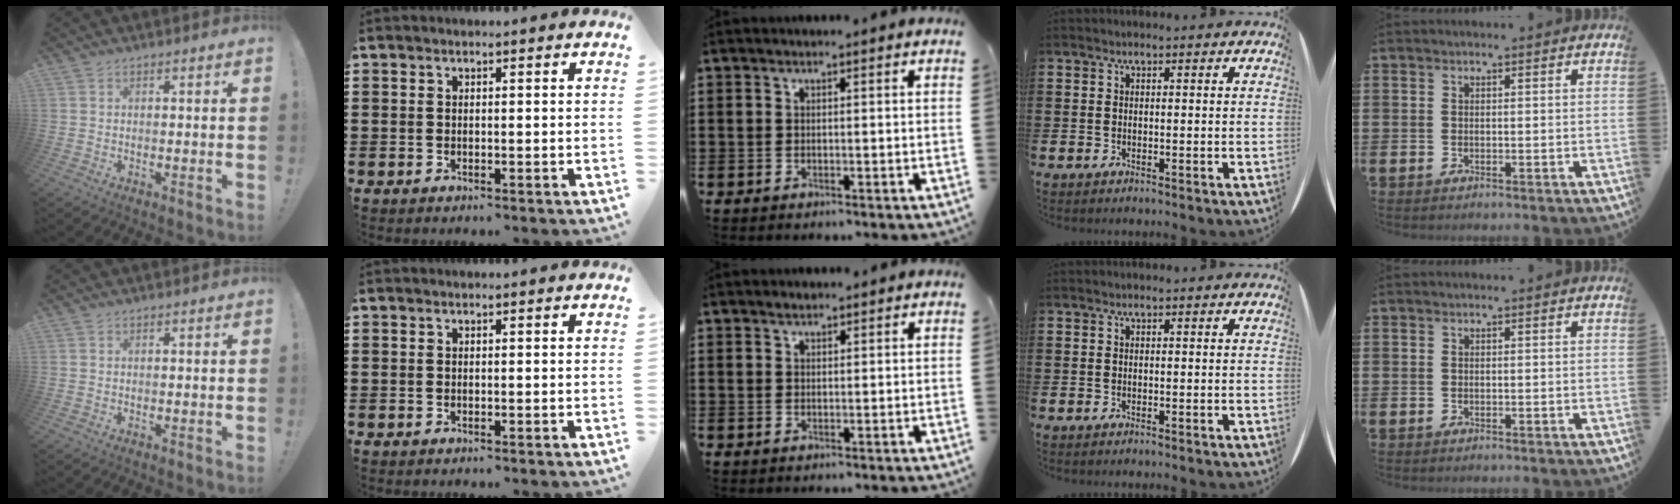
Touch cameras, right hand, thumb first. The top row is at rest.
{"middle": {"total": 0.9, "force": [0.8, 0.4, 0.1], "torque": [-0.005, 0.002, 0.014]}}